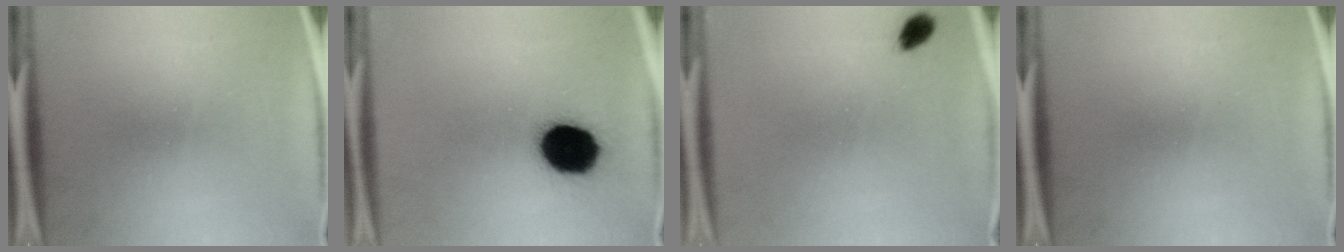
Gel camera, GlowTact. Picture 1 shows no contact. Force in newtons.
{"total": 16.2}
{"total": 2.6}
{"total": 0.0}